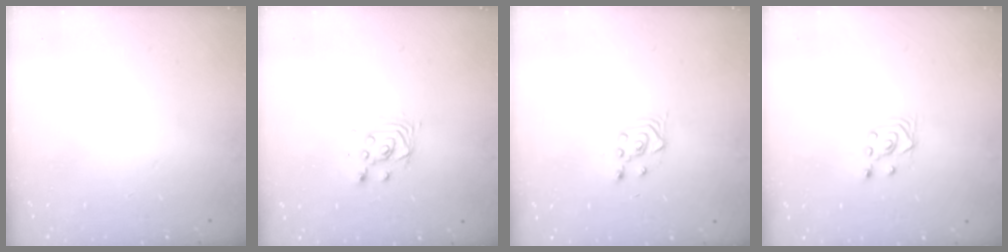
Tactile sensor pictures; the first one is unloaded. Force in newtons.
{"total": 3.1, "press": 3.1, "slide": 0.2}
{"total": 3.4, "press": 3.1, "slide": 1.4}
{"total": 2.6, "press": 2.5, "slide": 1.0}